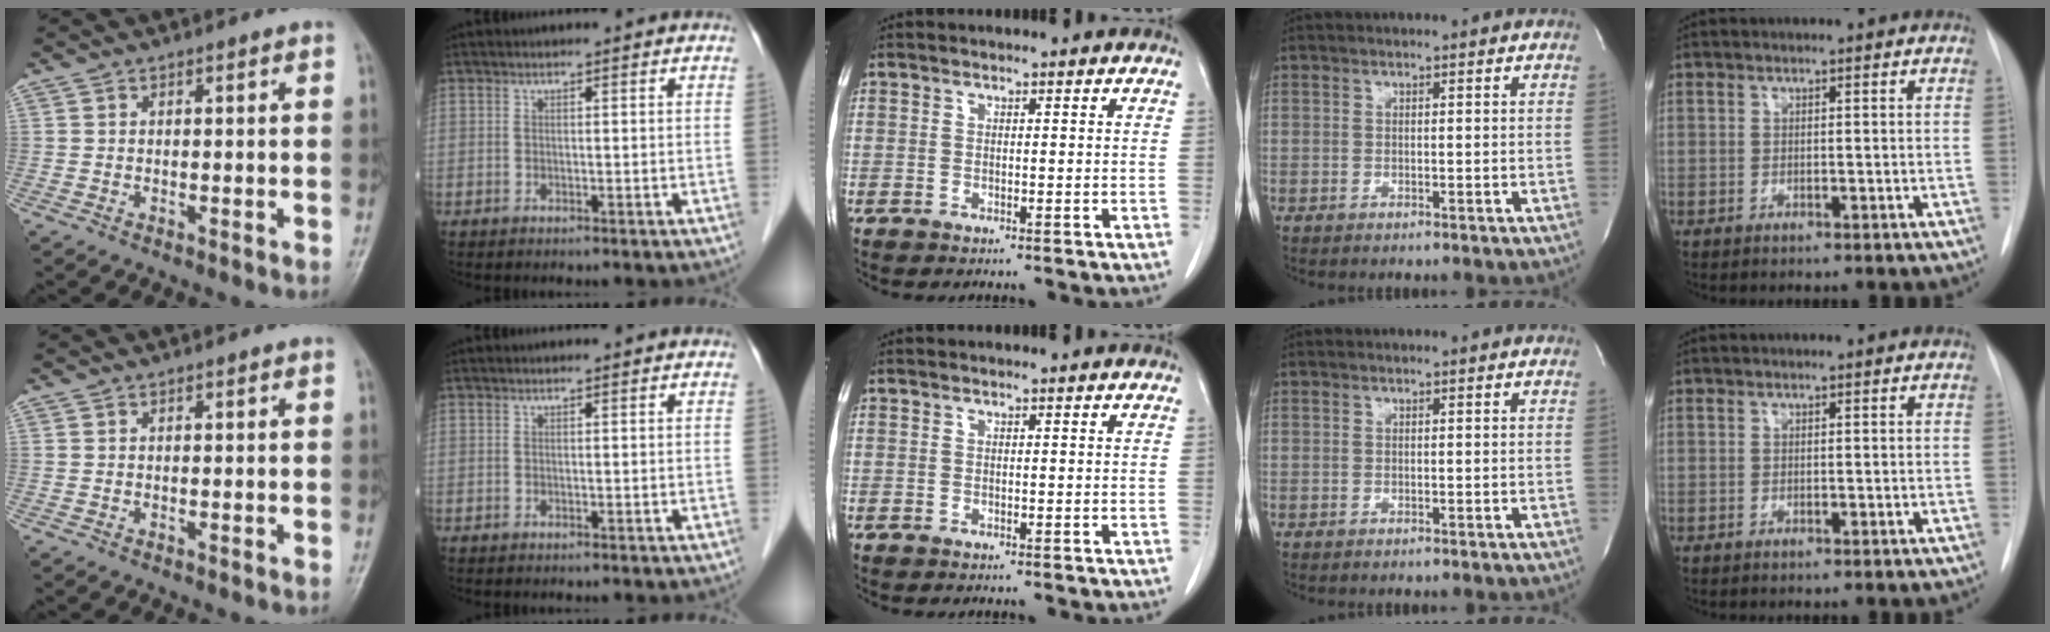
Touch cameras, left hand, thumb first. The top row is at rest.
{}